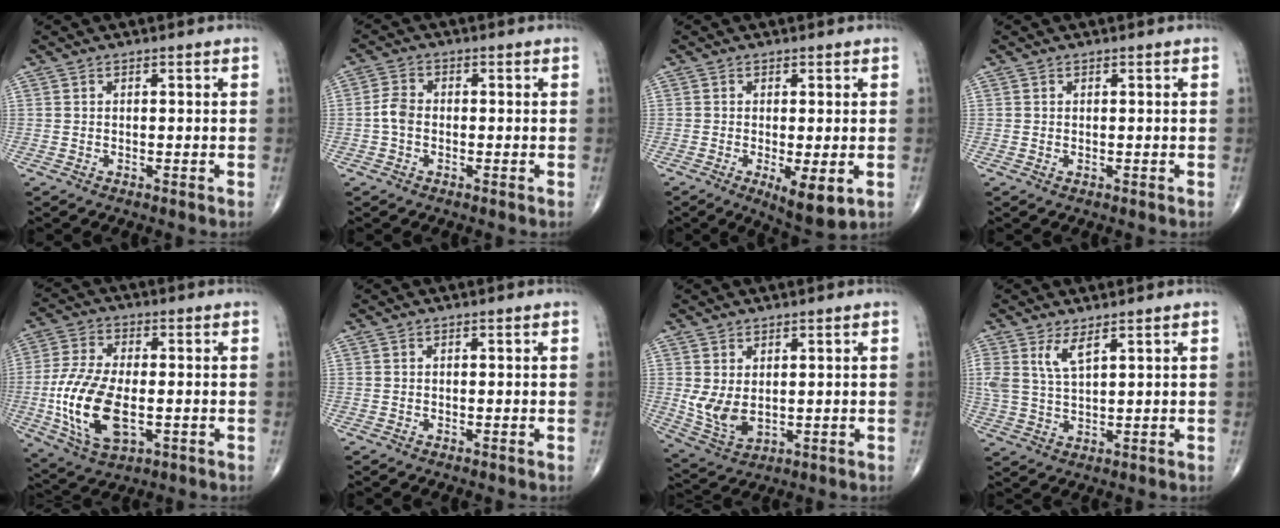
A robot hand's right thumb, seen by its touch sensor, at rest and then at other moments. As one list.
[{"total": 3.3, "force": [-0.7, 2.3, 2.3], "torque": [-0.045, 0.009, -0.021]}, {"total": 6.7, "force": [-1.8, 2.1, 6.1], "torque": [-0.095, -0.021, -0.025]}, {"total": 0.0}, {"total": 15.2, "force": [-2.7, 7.6, 12.9], "torque": [-0.267, -0.003, -0.043]}, {"total": 0.0}, {"total": 6.4, "force": [0.9, 3.8, 5.1], "torque": [-0.094, -0.013, 0.035]}, {"total": 4.7, "force": [2.8, 1.4, 3.6], "torque": [-0.077, -0.016, 0.063]}]